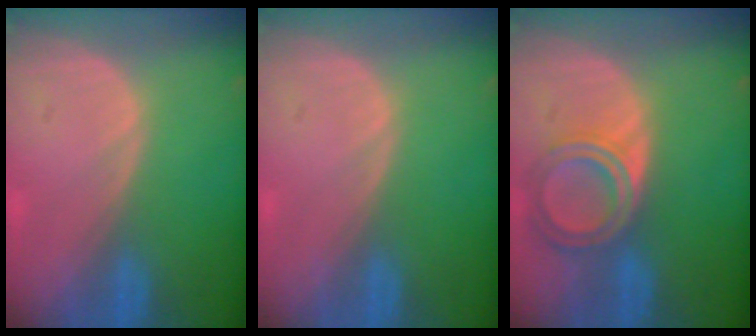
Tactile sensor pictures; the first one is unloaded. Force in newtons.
{"total": 0.0}
{"total": 6.5, "press": 5.8, "slide": 2.9}